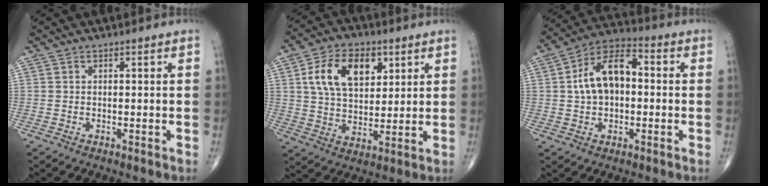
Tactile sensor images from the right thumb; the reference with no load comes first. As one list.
[{"total": 13.8, "force": [4.9, 8.6, 9.6], "torque": [-0.142, -0.009, 0.090]}, {"total": 12.2, "force": [0.8, 7.5, 9.6], "torque": [-0.158, 0.033, 0.003]}]